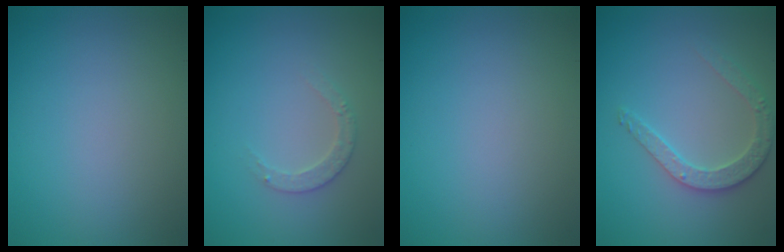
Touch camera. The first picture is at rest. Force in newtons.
{"total": 1.8, "press": 1.8, "slide": 0.4}
{"total": 0.0}
{"total": 2.7, "press": 2.6, "slide": 0.7}